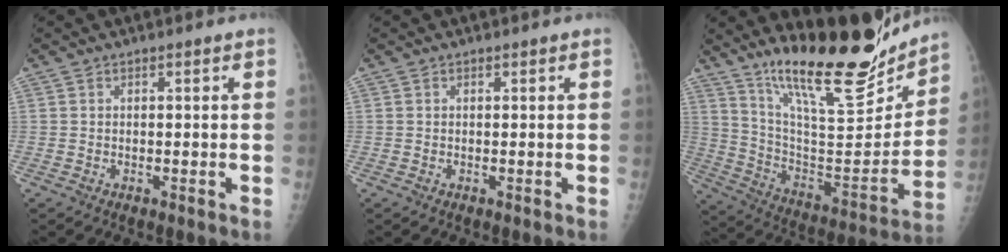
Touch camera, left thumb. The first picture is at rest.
{"total": 0.0}
{"total": 25.2, "force": [19.7, 6.0, 14.6], "torque": [-0.191, -0.115, 0.323]}